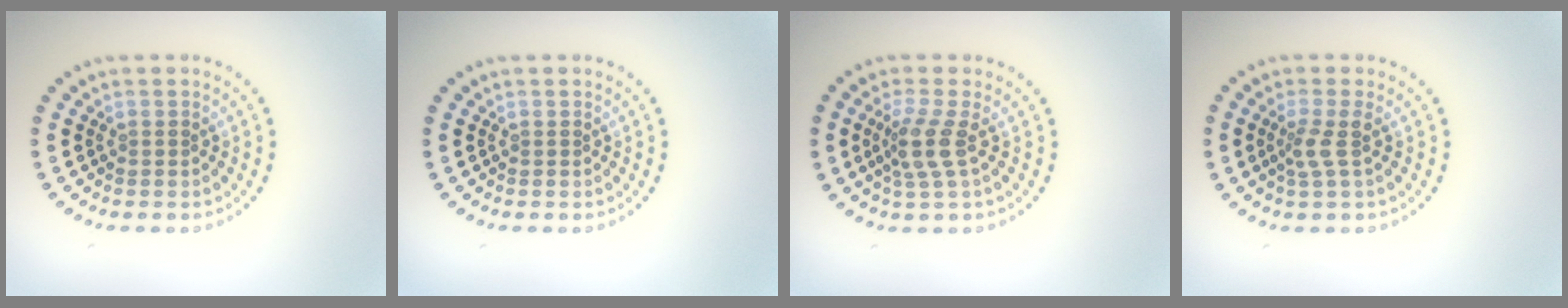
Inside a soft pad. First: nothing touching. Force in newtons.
{"total": 0.0}
{"total": 2.8, "press": 2.1, "slide": 1.8}
{"total": 1.9, "press": 1.4, "slide": 1.3}